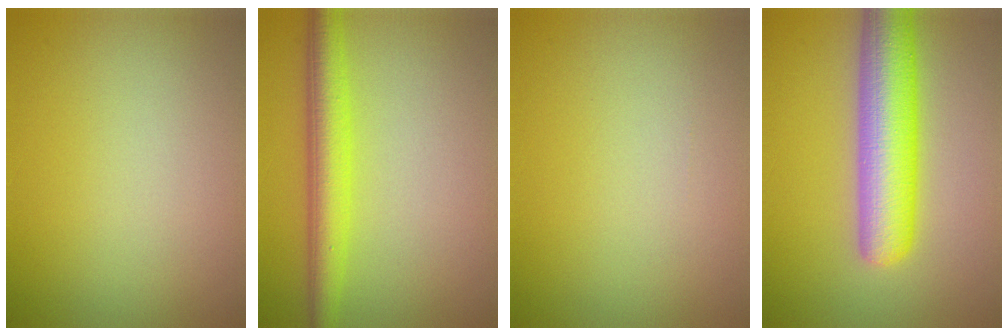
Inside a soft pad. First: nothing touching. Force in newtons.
{"total": 4.6, "press": 4.6, "slide": 0.1}
{"total": 0.0}
{"total": 7.7, "press": 7.7, "slide": 0.2}